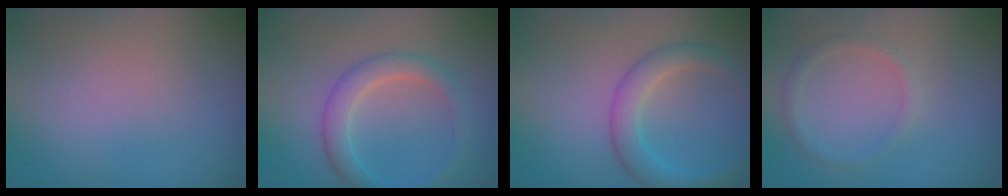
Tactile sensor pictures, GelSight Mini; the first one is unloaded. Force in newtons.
{"total": 3.0, "press": 3.0, "slide": 0.2}
{"total": 2.9, "press": 2.9, "slide": 0.1}
{"total": 1.1, "press": 1.1, "slide": 0.0}